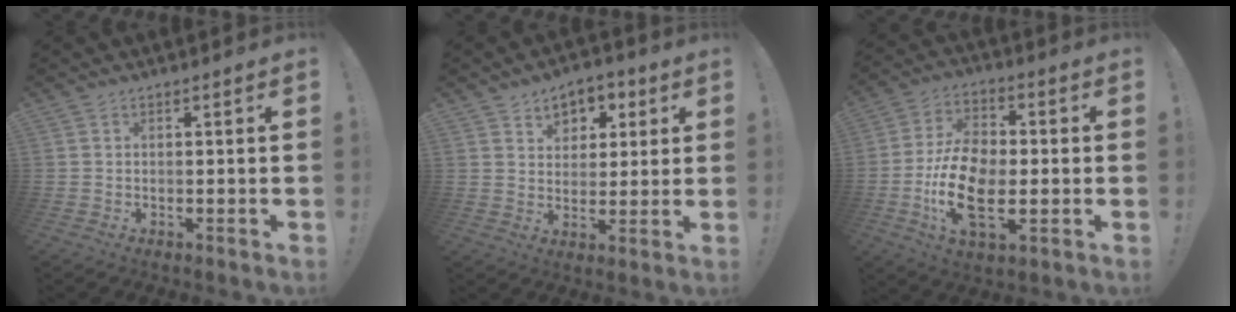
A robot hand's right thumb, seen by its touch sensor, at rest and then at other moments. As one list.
[{"total": 6.9, "force": [3.0, 6.0, 1.7], "torque": [-0.017, -0.018, 0.057]}, {"total": 17.1, "force": [-3.9, 10.0, 13.4], "torque": [-0.261, 0.013, -0.063]}]